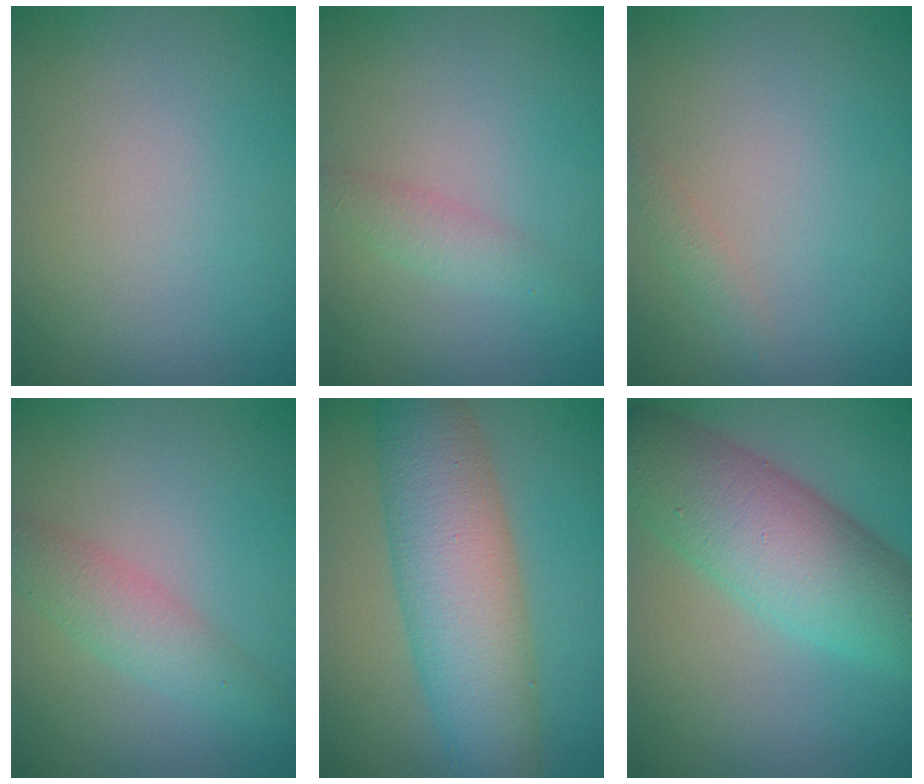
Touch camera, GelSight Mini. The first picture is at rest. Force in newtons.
{"total": 1.7, "press": 1.7, "slide": 0.1}
{"total": 0.9, "press": 0.9, "slide": 0.0}
{"total": 2.8, "press": 2.8, "slide": 0.1}
{"total": 8.2, "press": 8.2, "slide": 0.1}
{"total": 8.5, "press": 8.5, "slide": 0.2}